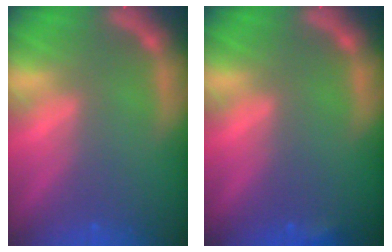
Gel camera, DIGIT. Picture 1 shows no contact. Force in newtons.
{"total": 0.9}